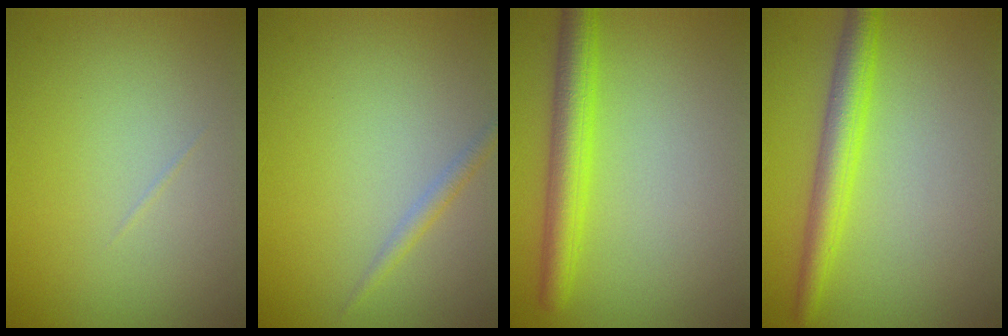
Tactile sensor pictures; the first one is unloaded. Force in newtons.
{"total": 1.2, "press": 1.2, "slide": 0.1}
{"total": 4.1, "press": 4.1, "slide": 0.3}
{"total": 3.8, "press": 3.8, "slide": 0.1}